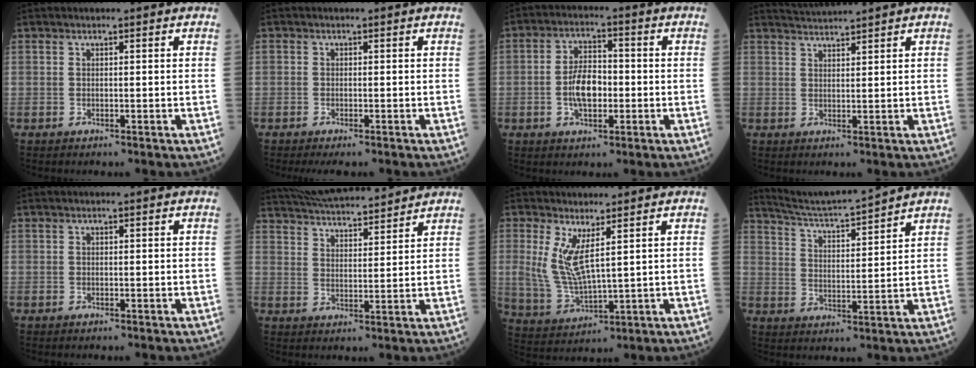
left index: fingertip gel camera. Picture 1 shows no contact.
{"total": 2.5, "force": [-2.1, 0.8, 1.1], "torque": [-0.015, -0.006, -0.029]}
{"total": 6.3, "force": [-1.3, 3.0, 5.5], "torque": [-0.110, 0.011, -0.018]}
{"total": 3.4, "force": [3.2, -1.2, 0.3], "torque": [-0.008, 0.013, 0.068]}
{"total": 0.0}
{"total": 17.8, "force": [16.6, 2.3, 6.0], "torque": [-0.103, 0.030, 0.262]}
{"total": 7.0, "force": [2.4, 1.6, 6.3], "torque": [-0.148, -0.009, 0.066]}
{"total": 11.0, "force": [10.5, -1.8, 2.9], "torque": [-0.064, 0.000, 0.177]}